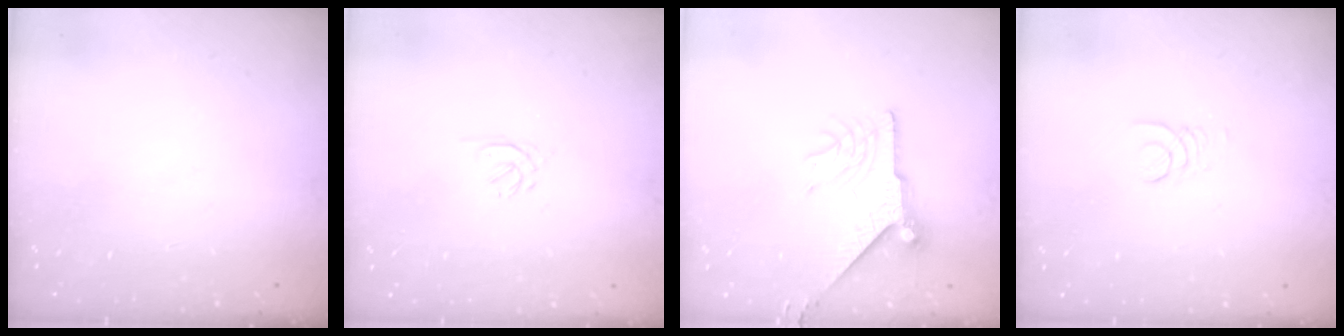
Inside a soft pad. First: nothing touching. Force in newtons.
{"total": 1.3, "press": 1.2, "slide": 0.5}
{"total": 9.3, "press": 9.3, "slide": 0.4}
{"total": 1.4, "press": 1.4, "slide": 0.2}